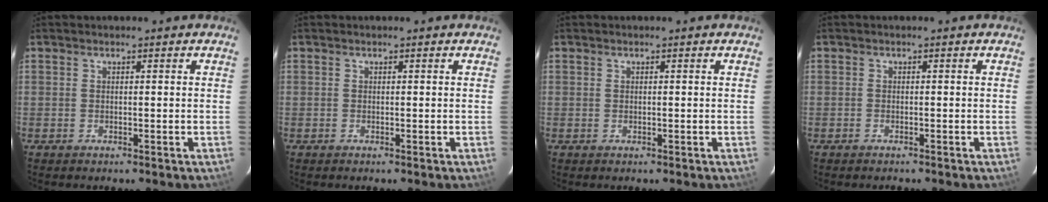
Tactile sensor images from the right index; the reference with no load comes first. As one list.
[{"total": 0.0}, {"total": 0.0}, {"total": 1.0, "force": [-0.9, 0.3, 0.0], "torque": [-0.006, 0.001, -0.018]}]